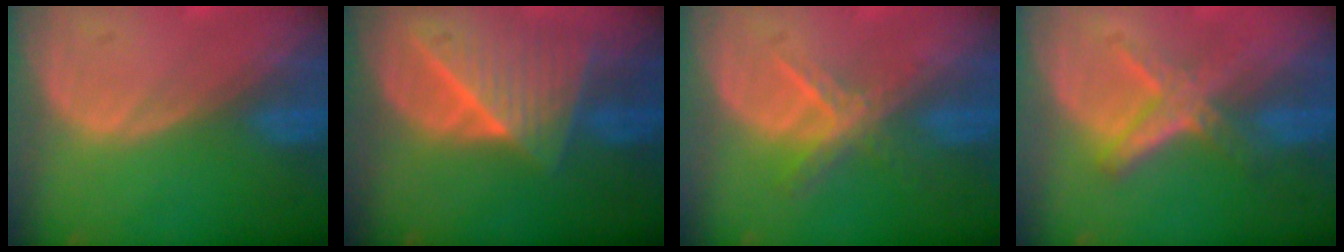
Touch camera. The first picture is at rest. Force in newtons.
{"total": 7.7, "press": 7.5, "slide": 2.0}
{"total": 5.6, "press": 4.8, "slide": 2.8}
{"total": 5.6, "press": 5.4, "slide": 1.8}